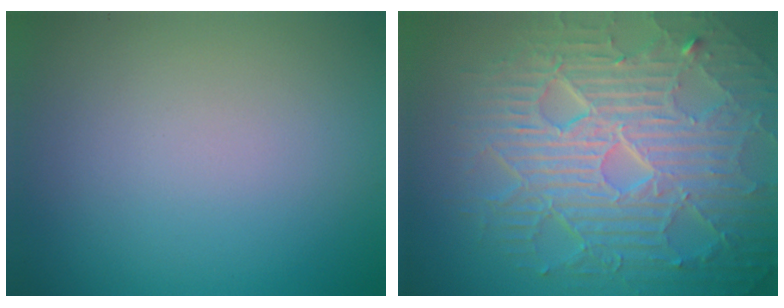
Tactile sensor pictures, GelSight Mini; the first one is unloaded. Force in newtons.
{"total": 10.5, "press": 6.7, "slide": 8.1}